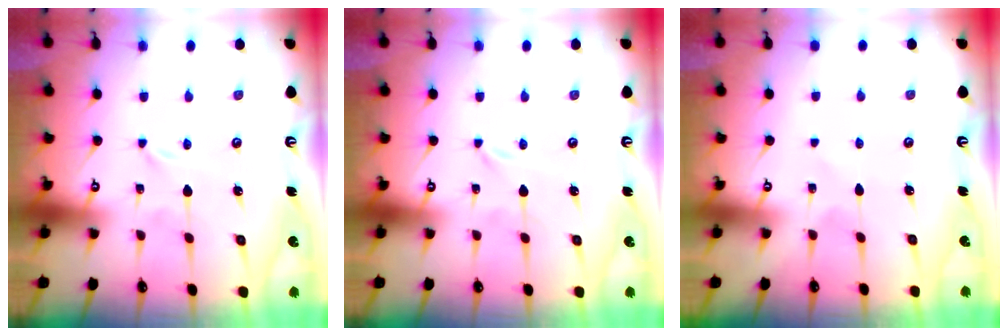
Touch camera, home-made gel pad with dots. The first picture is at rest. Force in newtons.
{"total": 0.0}
{"total": 2.3, "press": 2.3, "slide": 0.2}